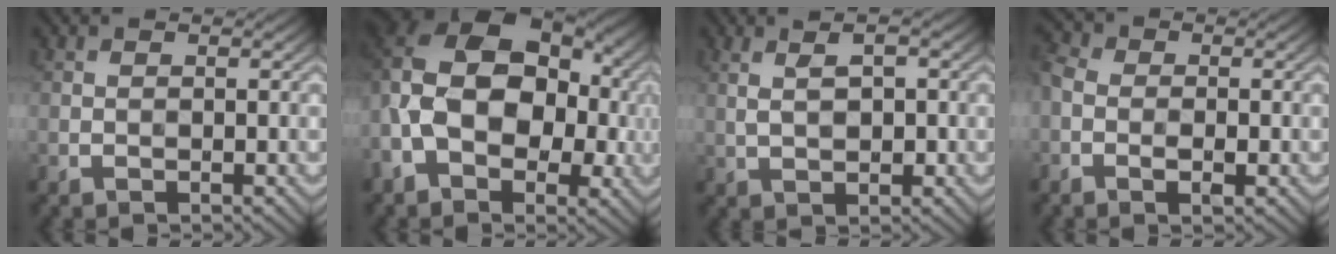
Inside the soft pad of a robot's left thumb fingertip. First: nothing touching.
{"total": 15.9, "force": [-1.6, 11.0, 11.4], "torque": [-0.212, 0.006, -0.022]}
{"total": 4.0, "force": [1.1, 1.8, 3.4], "torque": [-0.057, 0.002, 0.022]}
{"total": 4.9, "force": [-1.4, 3.2, 3.3], "torque": [-0.072, -0.007, -0.030]}